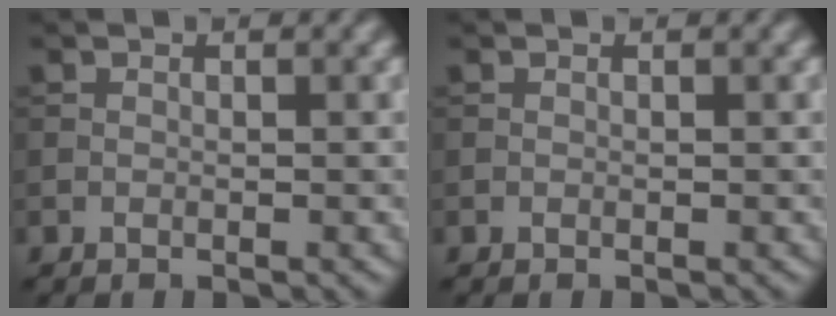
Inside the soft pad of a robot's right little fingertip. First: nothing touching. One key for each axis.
{"total": 0.0}